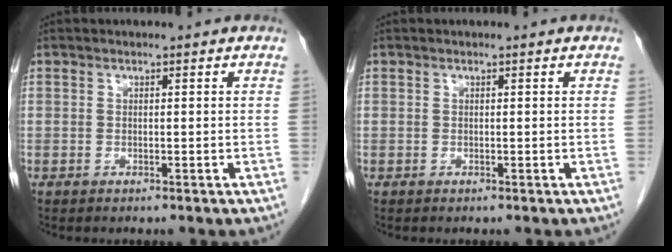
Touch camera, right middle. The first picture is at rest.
{"total": 0.0}